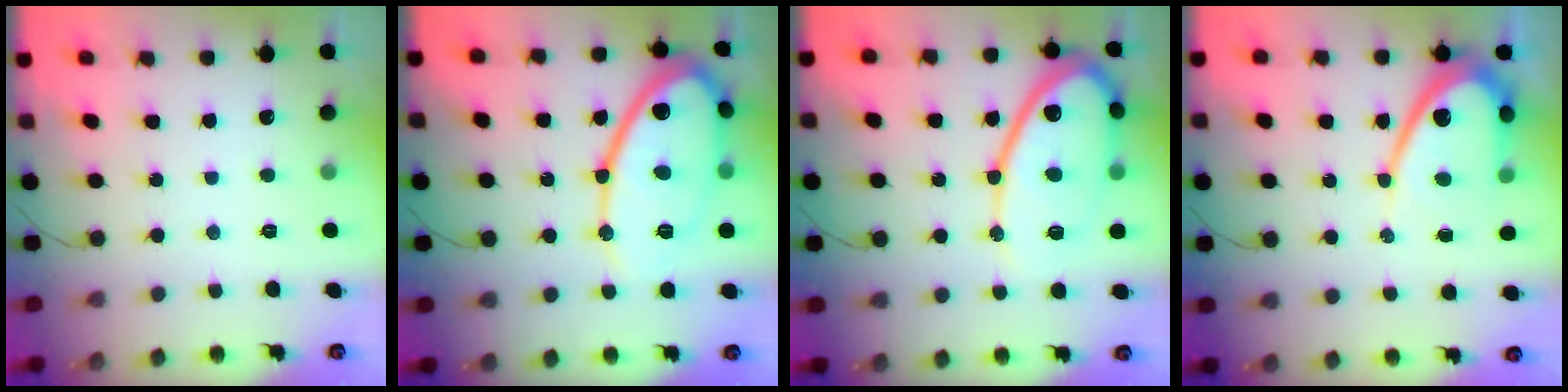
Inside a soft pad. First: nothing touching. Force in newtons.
{"total": 20.7, "press": 20.7, "slide": 1.4}
{"total": 17.6, "press": 17.5, "slide": 1.4}
{"total": 11.8, "press": 11.7, "slide": 1.1}